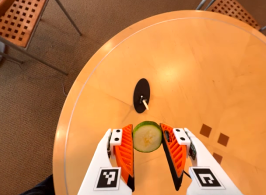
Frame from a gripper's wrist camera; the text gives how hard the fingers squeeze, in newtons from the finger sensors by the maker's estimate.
{"total": 9.8, "left": 10.5, "right": 9.2}